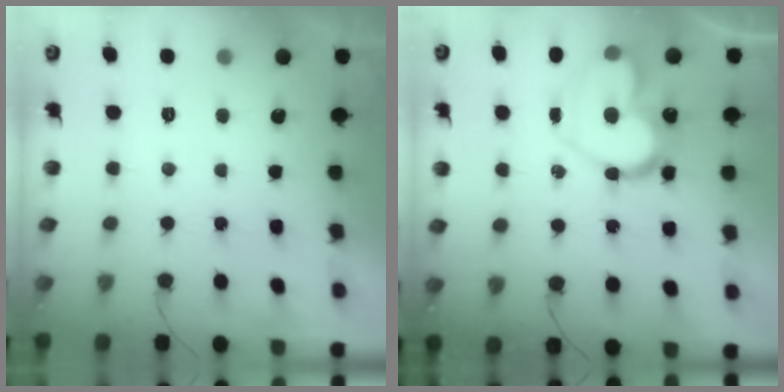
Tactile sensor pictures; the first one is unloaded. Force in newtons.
{"total": 19.2, "press": 19.2, "slide": 1.4}